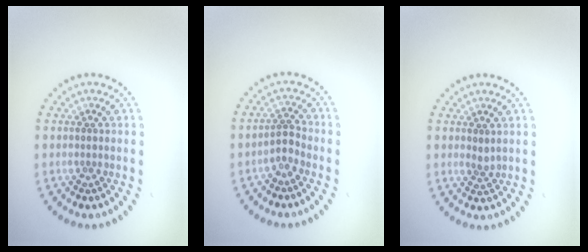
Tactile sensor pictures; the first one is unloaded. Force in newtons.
{"total": 1.5, "press": 1.1, "slide": 1.0}
{"total": 1.0, "press": 0.8, "slide": 0.6}